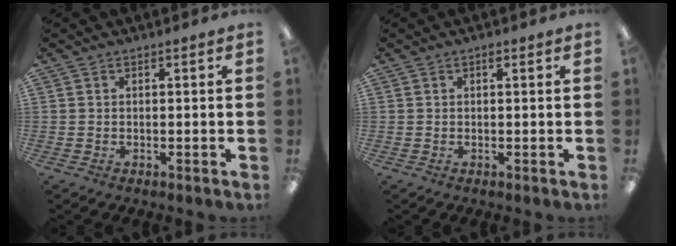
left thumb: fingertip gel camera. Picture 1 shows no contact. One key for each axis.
{"total": 0.8, "fx": 0.6, "fy": 0.4, "fz": 0.5, "tx": -0.003, "ty": 0.000, "tz": 0.008}